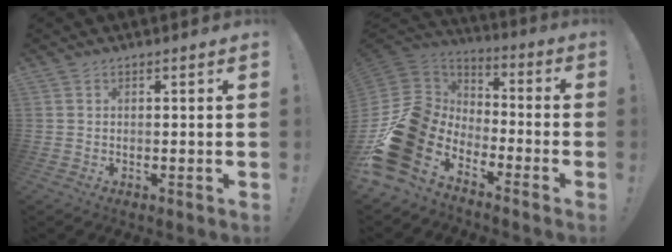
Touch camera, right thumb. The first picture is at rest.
{"total": 21.2, "force": [-10.4, 13.6, 12.4], "torque": [-0.220, 0.031, -0.153]}